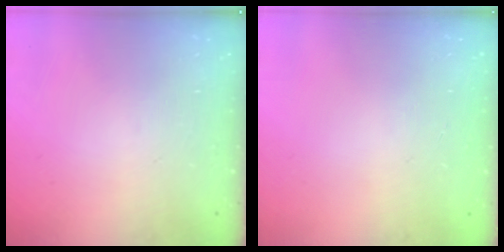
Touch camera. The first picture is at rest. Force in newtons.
{"total": 0.0}